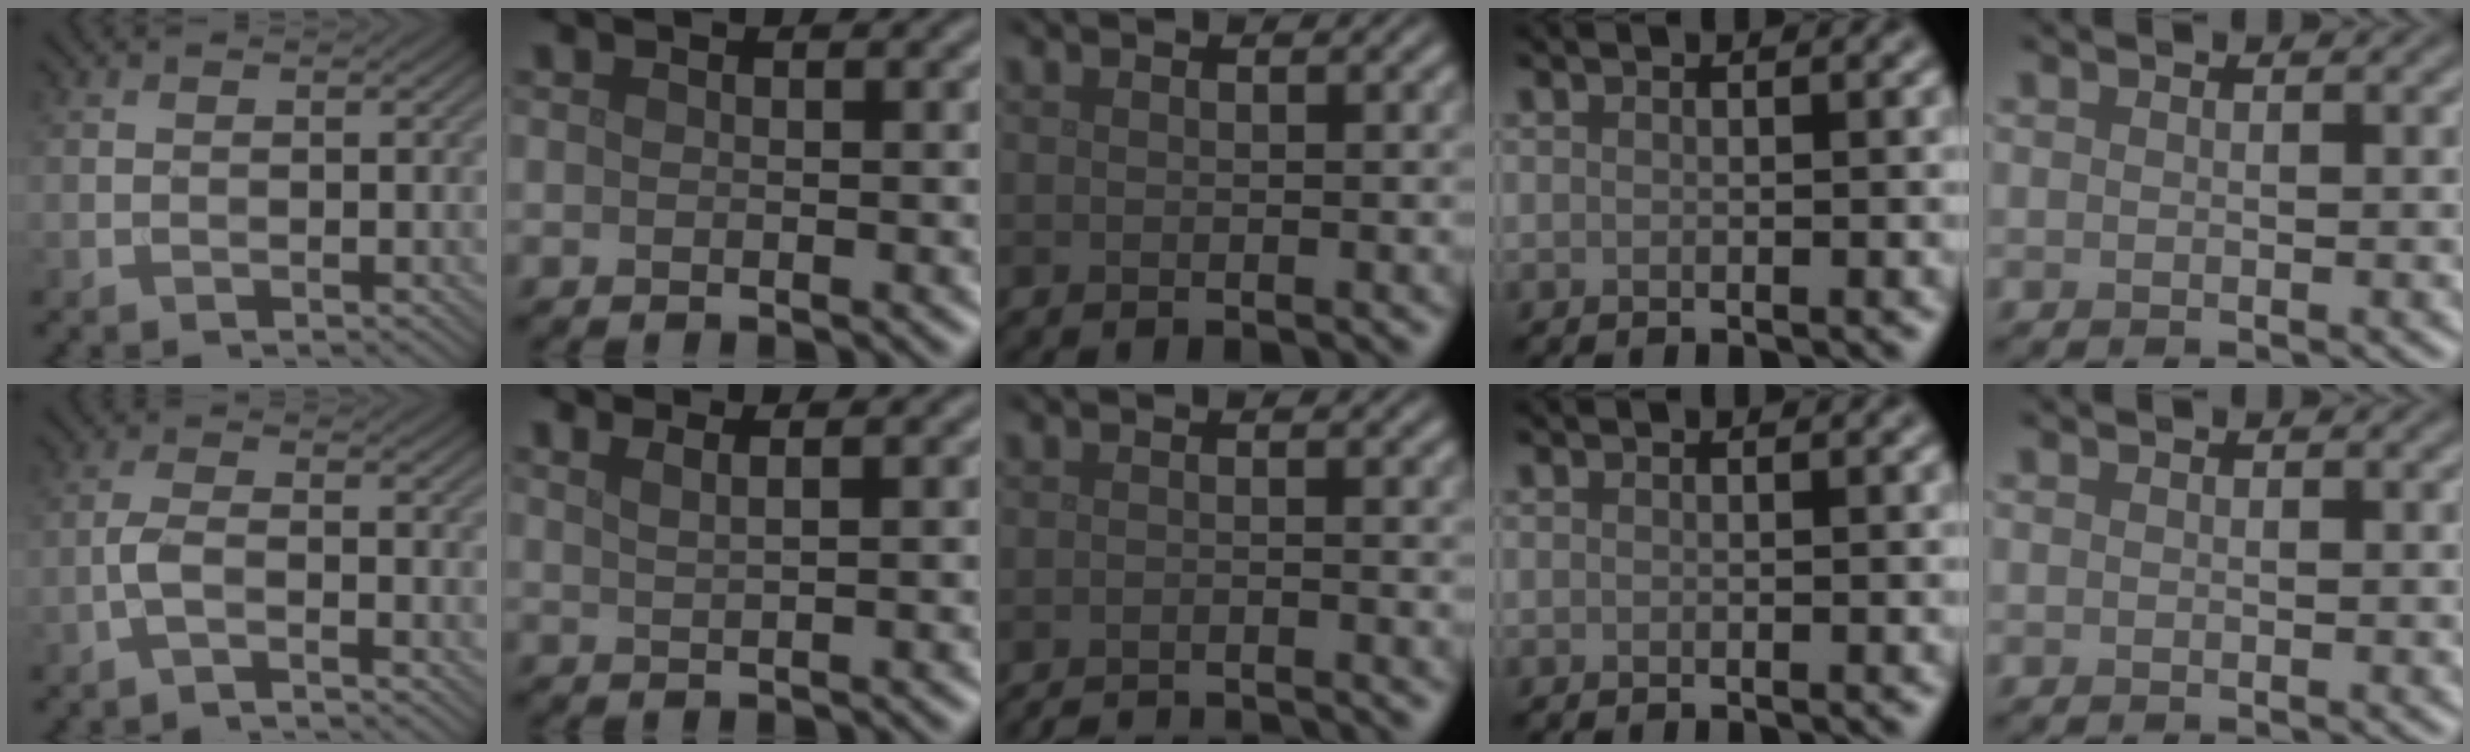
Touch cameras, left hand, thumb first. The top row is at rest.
{"thumb": {"total": 2.9, "force": [-1.7, 0.7, 2.2], "torque": [-0.051, 0.005, -0.043]}, "index": {"total": 2.9, "force": [2.0, 1.2, 1.7], "torque": [-0.004, 0.012, 0.000]}, "middle": {"total": 3.4, "force": [-3.2, 0.4, 0.8], "torque": [-0.013, 0.000, -0.049]}}